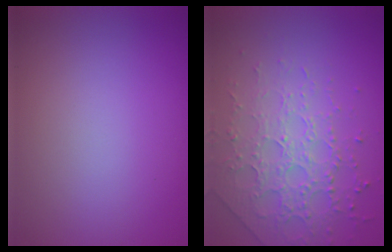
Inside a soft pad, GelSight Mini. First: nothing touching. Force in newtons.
{"total": 3.9, "press": 3.7, "slide": 1.0}